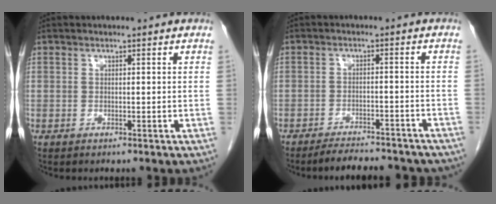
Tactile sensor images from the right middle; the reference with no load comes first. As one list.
[{"total": 11.3, "force": [-10.2, 2.6, 3.9], "torque": [-0.049, 0.004, -0.127]}]